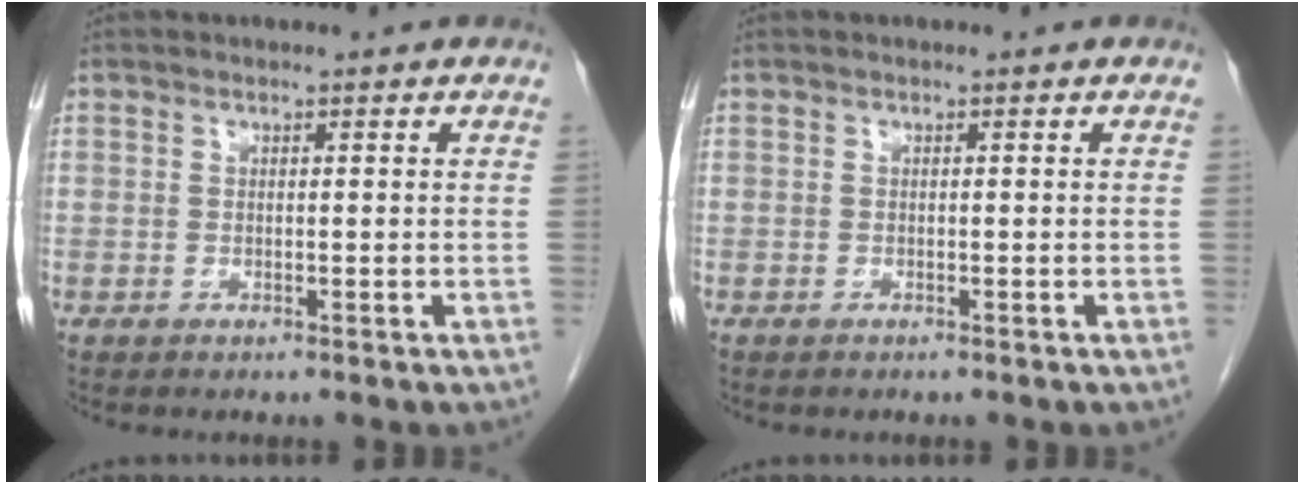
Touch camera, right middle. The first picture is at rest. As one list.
[{"total": 0.0}]